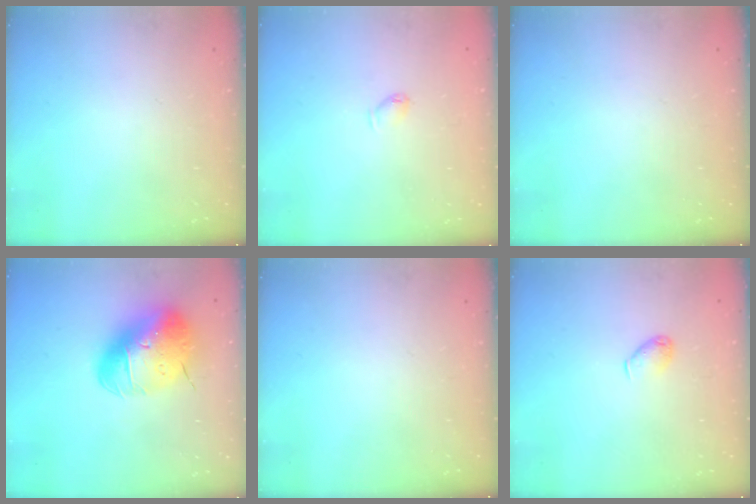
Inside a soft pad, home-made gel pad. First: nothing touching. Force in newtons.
{"total": 4.4, "press": 4.4, "slide": 0.8}
{"total": 0.0}
{"total": 20.4, "press": 20.2, "slide": 3.2}
{"total": 0.0}
{"total": 4.4, "press": 4.2, "slide": 1.2}